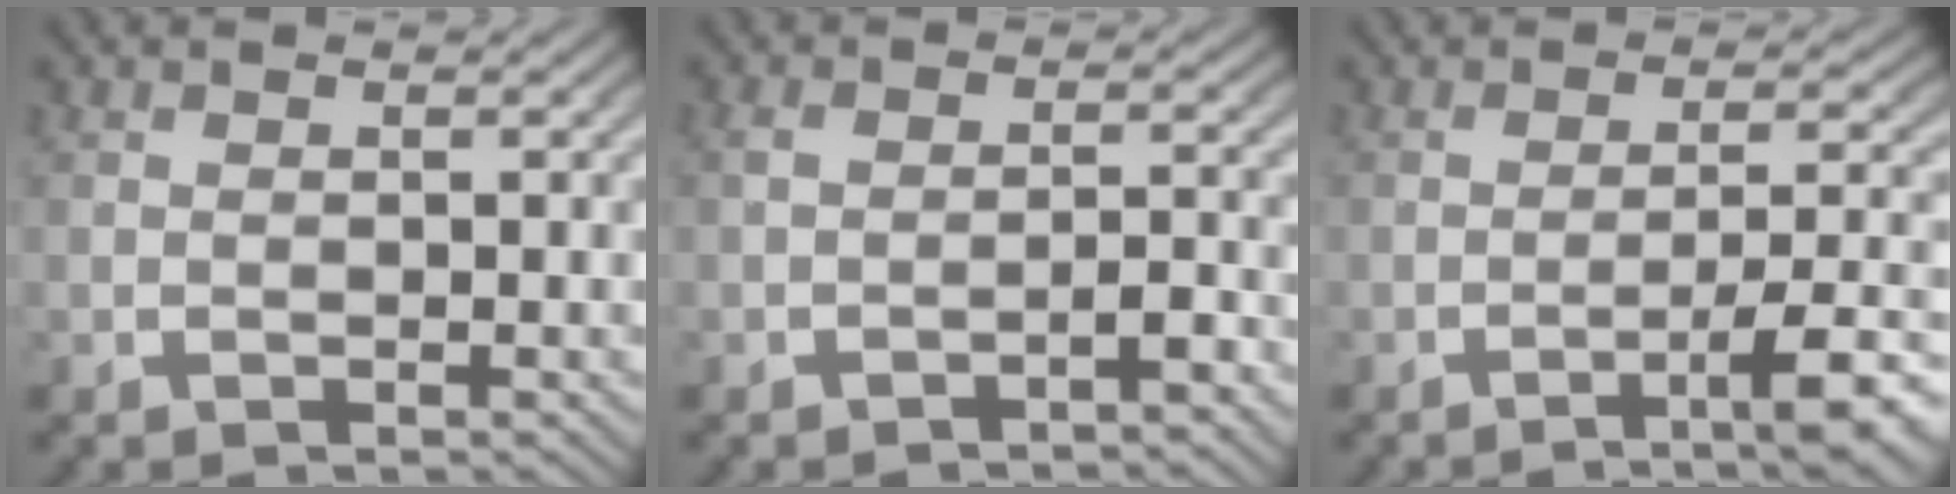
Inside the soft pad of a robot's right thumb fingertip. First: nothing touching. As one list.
[{"total": 1.8, "force": [-1.3, 0.5, 1.1], "torque": [-0.021, -0.003, -0.016]}, {"total": 5.7, "force": [-2.6, 1.5, 4.8], "torque": [-0.068, -0.002, -0.038]}]